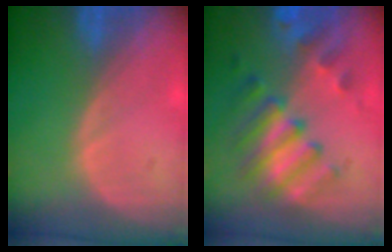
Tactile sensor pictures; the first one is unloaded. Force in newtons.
{"total": 7.9, "press": 7.6, "slide": 1.9}